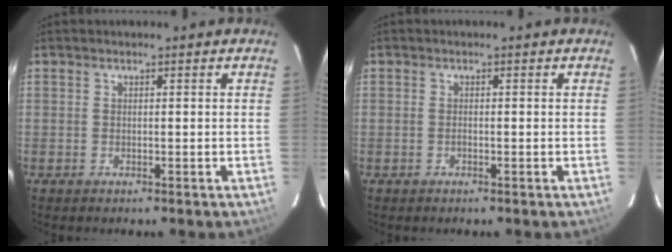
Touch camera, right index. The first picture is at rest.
{"total": 0.5, "force": [-0.3, 0.3, 0.3], "torque": [-0.006, 0.001, -0.007]}